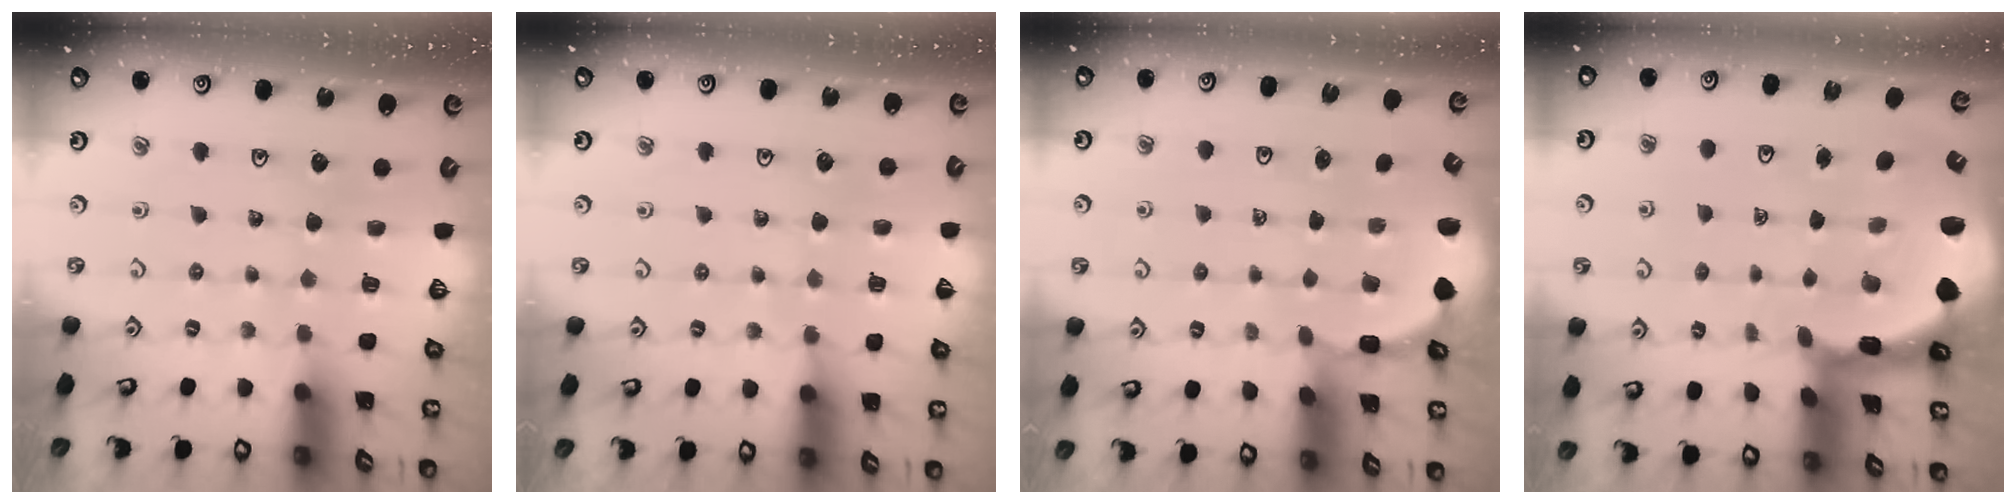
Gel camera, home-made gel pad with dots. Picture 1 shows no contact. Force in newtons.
{"total": 4.7, "press": 4.6, "slide": 0.7}
{"total": 1.8, "press": 1.7, "slide": 0.7}
{"total": 3.8, "press": 3.6, "slide": 1.0}